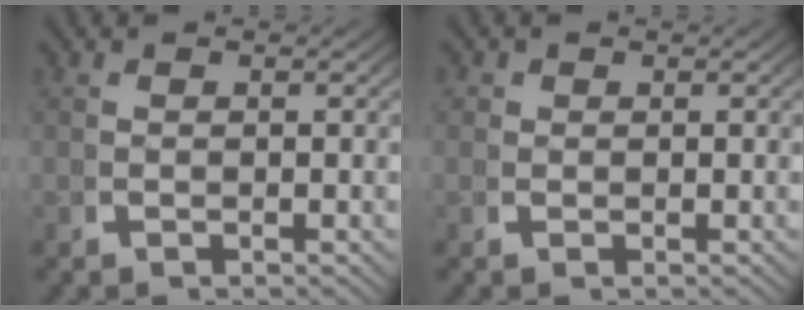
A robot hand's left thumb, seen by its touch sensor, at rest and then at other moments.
{"total": 1.3, "force": [0.4, 1.2, 0.3], "torque": [-0.010, -0.007, 0.007]}